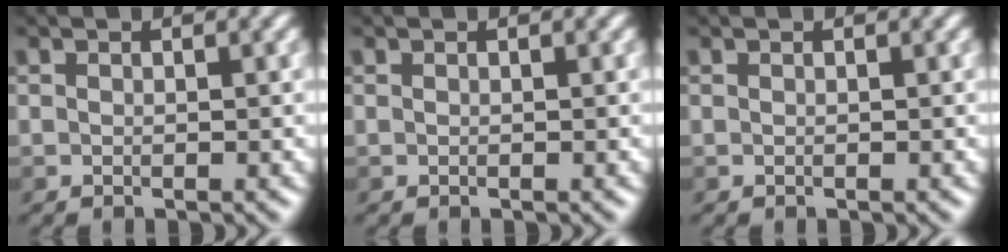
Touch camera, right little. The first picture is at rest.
{"total": 0.0}
{"total": 0.0}